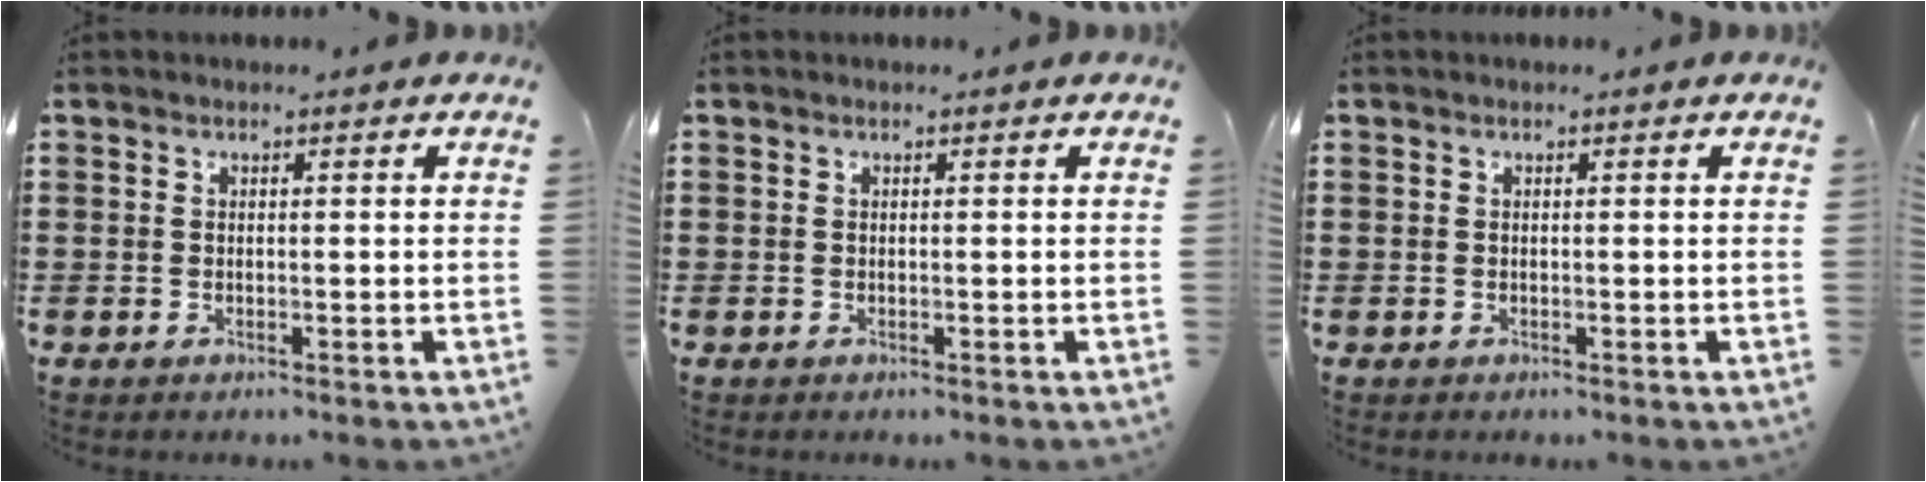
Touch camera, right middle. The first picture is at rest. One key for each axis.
{"total": 0.0}
{"total": 0.0}